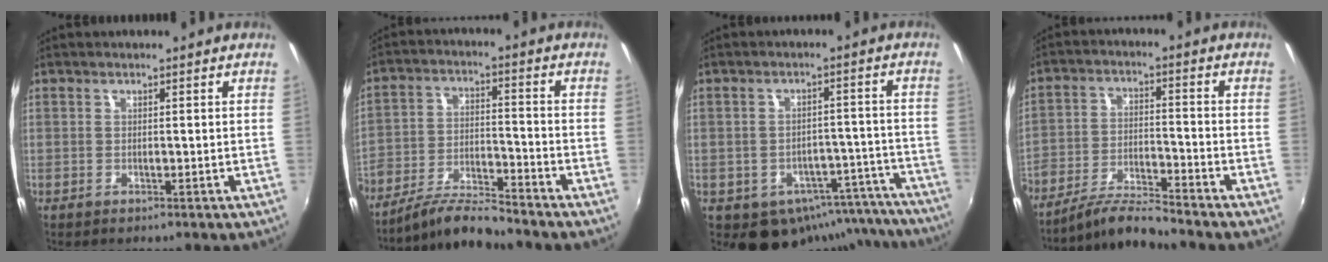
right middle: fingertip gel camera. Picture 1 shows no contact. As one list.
[{"total": 9.3, "force": [-8.5, 0.6, 3.6], "torque": [-0.074, -0.001, -0.162]}, {"total": 13.5, "force": [-10.3, 7.8, 4.0], "torque": [-0.063, 0.031, -0.099]}, {"total": 7.8, "force": [-7.3, -0.4, 2.7], "torque": [-0.063, 0.004, -0.143]}]